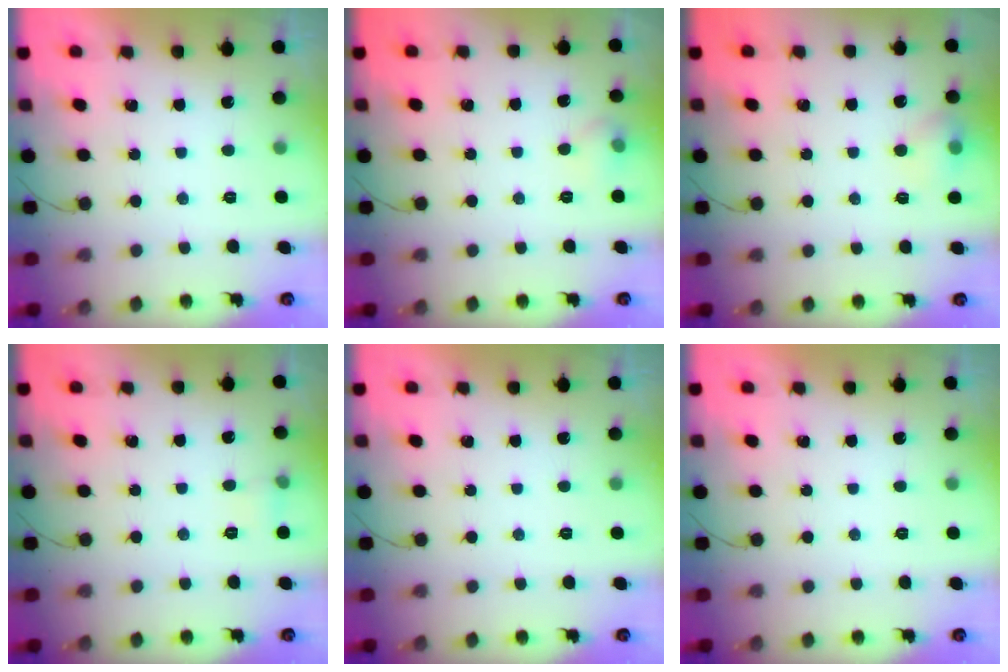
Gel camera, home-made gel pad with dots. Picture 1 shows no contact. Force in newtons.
{"total": 5.1, "press": 4.6, "slide": 2.3}
{"total": 6.8, "press": 6.7, "slide": 1.2}
{"total": 4.4, "press": 4.2, "slide": 1.2}
{"total": 0.0}
{"total": 0.0}